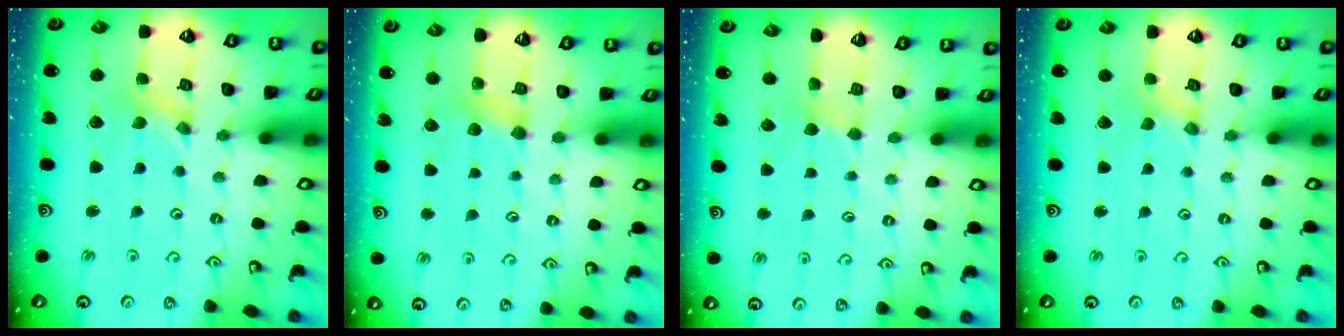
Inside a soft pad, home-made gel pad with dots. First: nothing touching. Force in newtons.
{"total": 5.1, "press": 5.0, "slide": 0.7}
{"total": 2.9, "press": 2.9, "slide": 0.3}
{"total": 0.0}